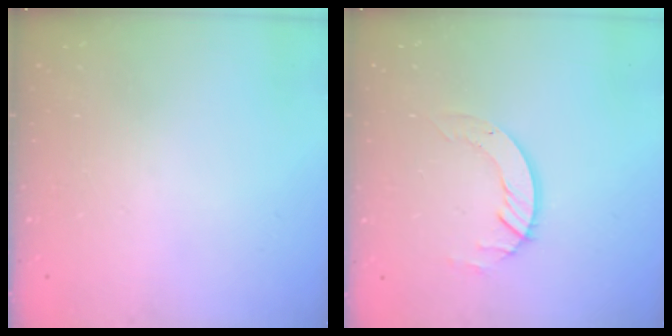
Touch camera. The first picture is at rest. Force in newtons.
{"total": 5.1, "press": 5.1, "slide": 0.4}